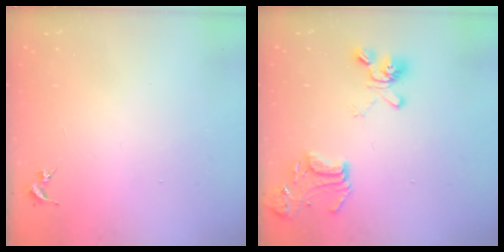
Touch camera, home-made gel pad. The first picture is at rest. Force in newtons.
{"total": 15.8, "press": 15.7, "slide": 1.9}